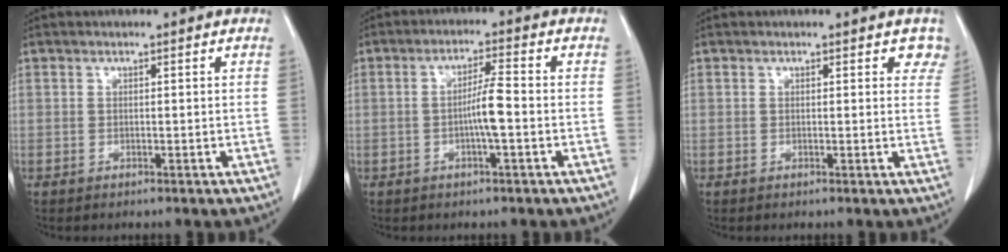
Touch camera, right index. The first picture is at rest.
{"total": 4.7, "force": [-1.0, 0.1, 4.6], "torque": [-0.086, 0.006, -0.018]}
{"total": 3.0, "force": [2.5, 1.5, 0.9], "torque": [0.013, -0.002, 0.007]}